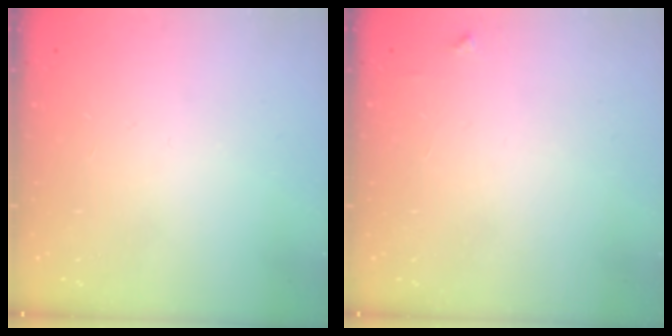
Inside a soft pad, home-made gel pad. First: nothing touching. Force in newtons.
{"total": 3.3, "press": 3.3, "slide": 0.4}